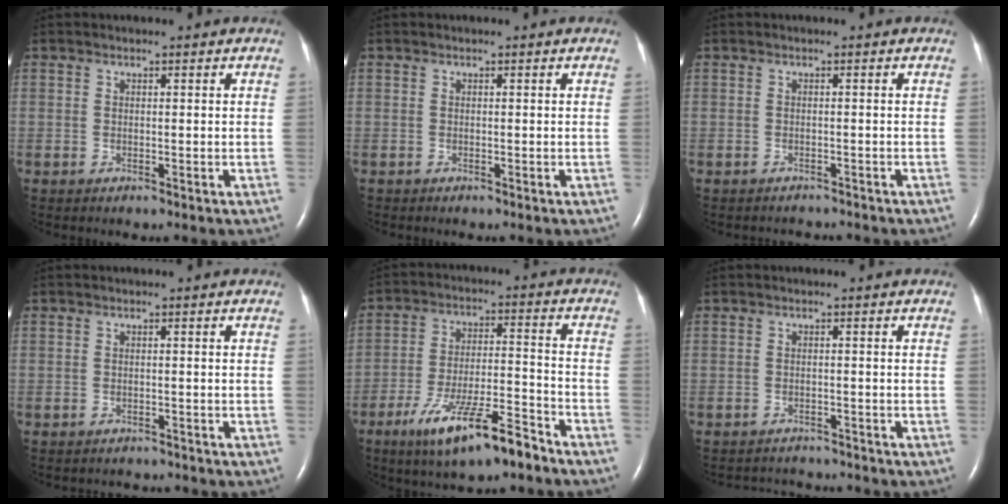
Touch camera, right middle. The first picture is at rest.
{"total": 0.0}
{"total": 2.3, "force": [-2.2, 0.5, -0.1], "torque": [0.000, -0.005, -0.028]}
{"total": 2.4, "force": [-2.3, 0.6, -0.2], "torque": [0.002, -0.005, -0.031]}
{"total": 13.2, "force": [-8.9, 2.2, 9.4], "torque": [-0.170, -0.012, -0.150]}
{"total": 4.8, "force": [-4.7, 0.8, -0.2], "torque": [-0.001, 0.000, -0.065]}